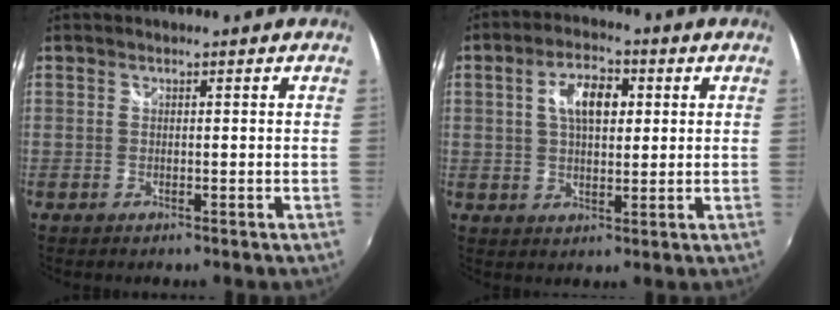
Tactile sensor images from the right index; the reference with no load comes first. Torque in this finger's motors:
{"motor_torque": [0.61, 0.18, 0.43, 0.07]}